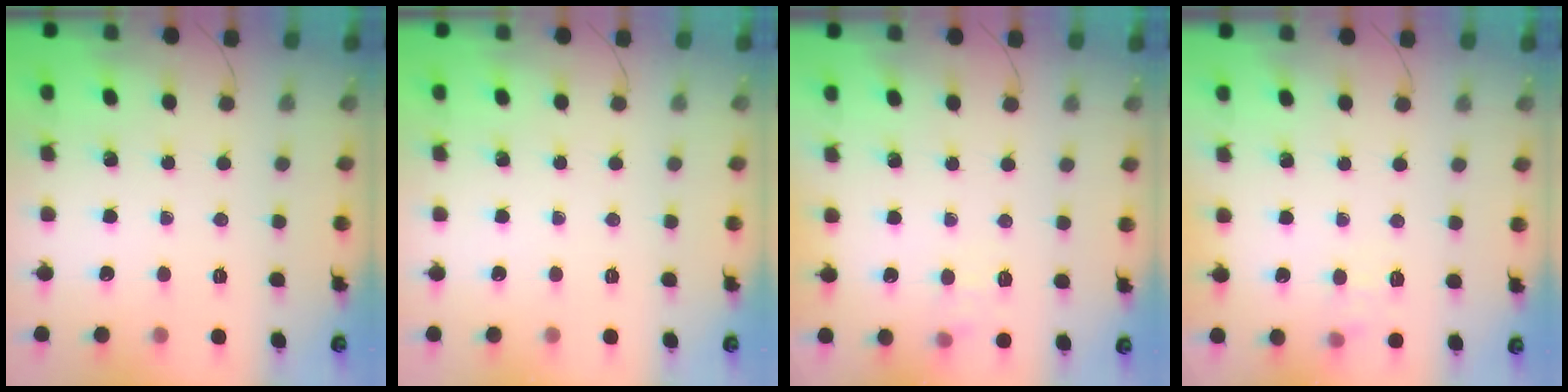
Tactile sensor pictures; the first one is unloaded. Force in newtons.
{"total": 0.0}
{"total": 7.3, "press": 7.0, "slide": 2.0}
{"total": 7.3, "press": 7.0, "slide": 2.0}